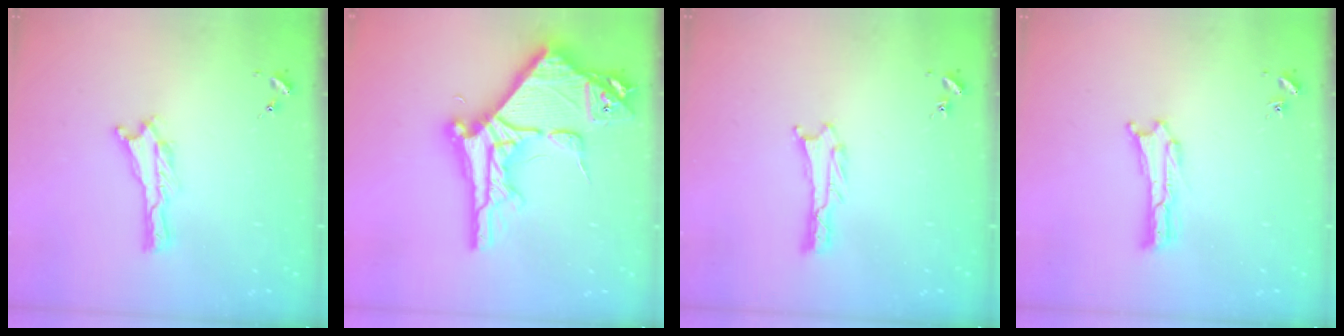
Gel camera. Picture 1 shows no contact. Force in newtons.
{"total": 13.6, "press": 13.6, "slide": 1.4}
{"total": 0.6, "press": 0.6, "slide": 0.1}
{"total": 0.0}